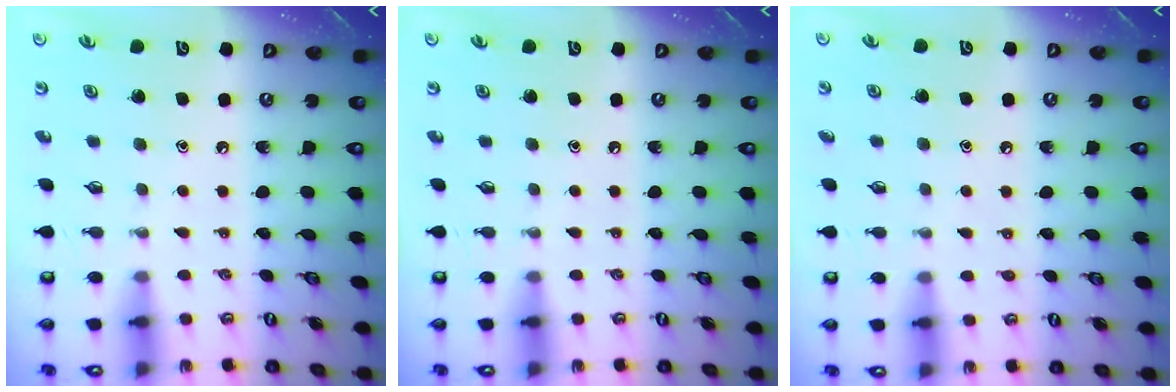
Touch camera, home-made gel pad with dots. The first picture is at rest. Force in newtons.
{"total": 0.0}
{"total": 4.0, "press": 3.9, "slide": 0.6}